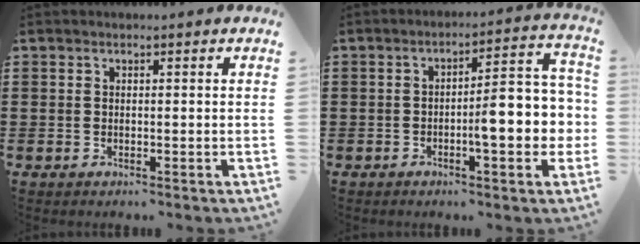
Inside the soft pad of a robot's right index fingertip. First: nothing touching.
{"total": 9.0, "force": [-1.7, 2.4, 8.5], "torque": [-0.111, -0.016, -0.034]}